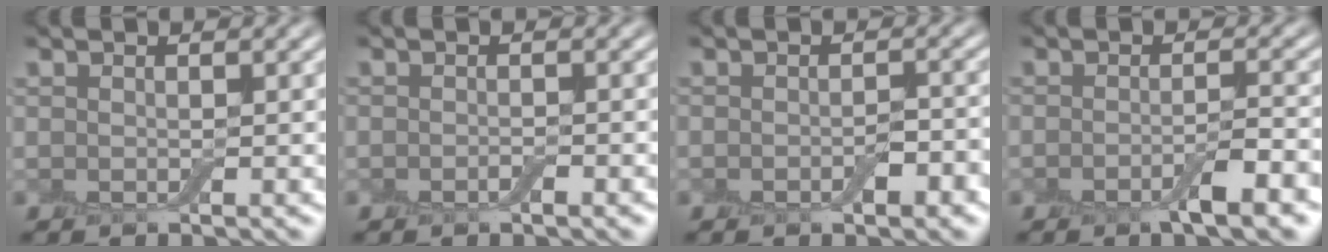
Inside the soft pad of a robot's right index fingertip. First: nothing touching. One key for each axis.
{"total": 0.9, "fx": -0.6, "fy": 0.3, "fz": 0.6, "tx": -0.010, "ty": -0.002, "tz": -0.007}
{"total": 2.0, "fx": -0.8, "fy": 0.9, "fz": 1.6, "tx": -0.028, "ty": -0.005, "tz": -0.009}
{"total": 3.1, "fx": -1.8, "fy": 0.4, "fz": 2.5, "tx": -0.041, "ty": -0.002, "tz": -0.030}